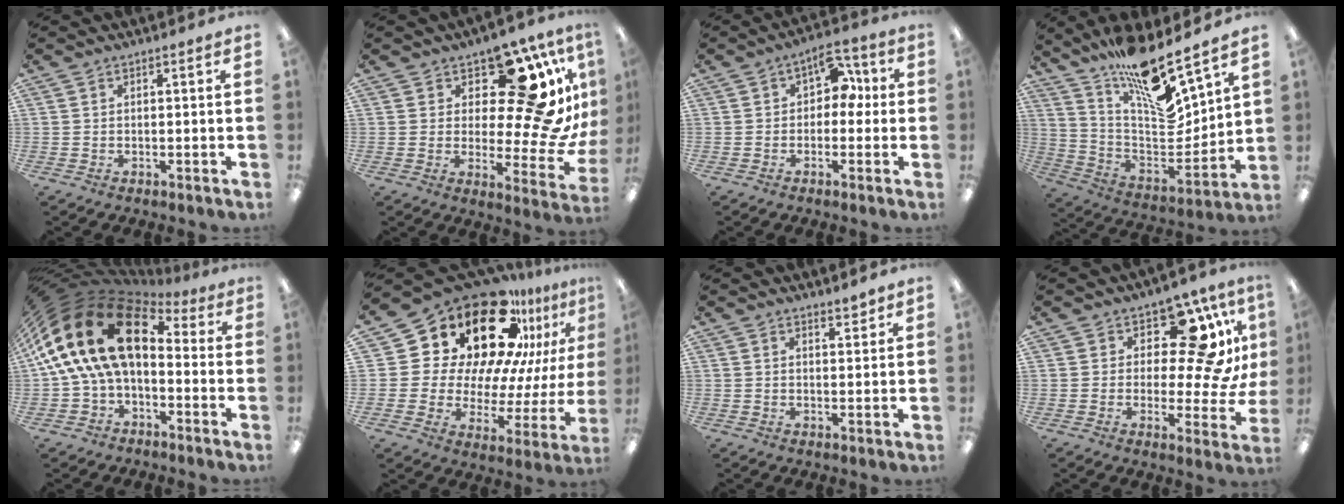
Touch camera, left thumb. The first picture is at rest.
{"total": 18.6, "force": [9.0, 7.2, 14.6], "torque": [-0.200, -0.077, 0.142]}
{"total": 7.2, "force": [2.4, 5.0, 4.7], "torque": [-0.062, -0.001, 0.039]}
{"total": 18.6, "force": [15.0, 3.1, 10.5], "torque": [-0.185, -0.129, 0.254]}
{"total": 21.5, "force": [3.5, 12.8, 17.0], "torque": [-0.355, 0.001, 0.061]}
{"total": 28.3, "force": [17.7, 15.2, 16.0], "torque": [-0.269, -0.144, 0.319]}
{"total": 2.7, "force": [2.5, 0.6, 0.7], "torque": [0.000, -0.015, 0.042]}
{"total": 15.4, "force": [7.5, 6.7, 11.6], "torque": [-0.168, -0.052, 0.122]}